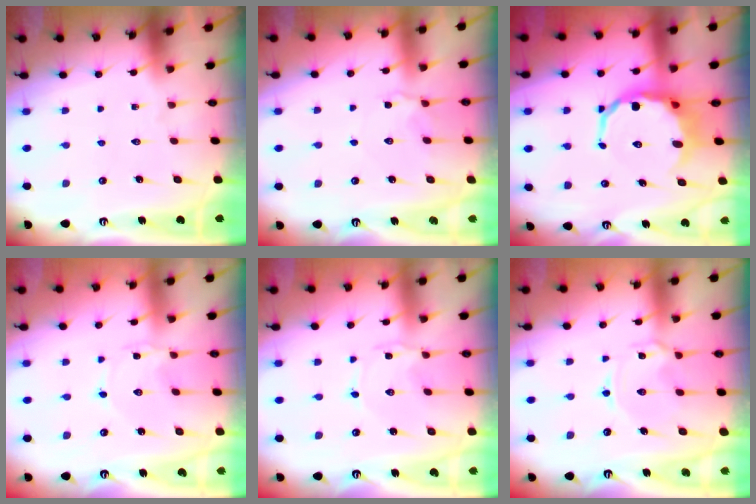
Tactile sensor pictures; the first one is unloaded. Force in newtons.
{"total": 2.8, "press": 2.7, "slide": 0.5}
{"total": 9.7, "press": 9.3, "slide": 2.8}
{"total": 0.7, "press": 0.7, "slide": 0.1}
{"total": 1.3, "press": 1.3, "slide": 0.2}
{"total": 2.8, "press": 2.7, "slide": 0.5}